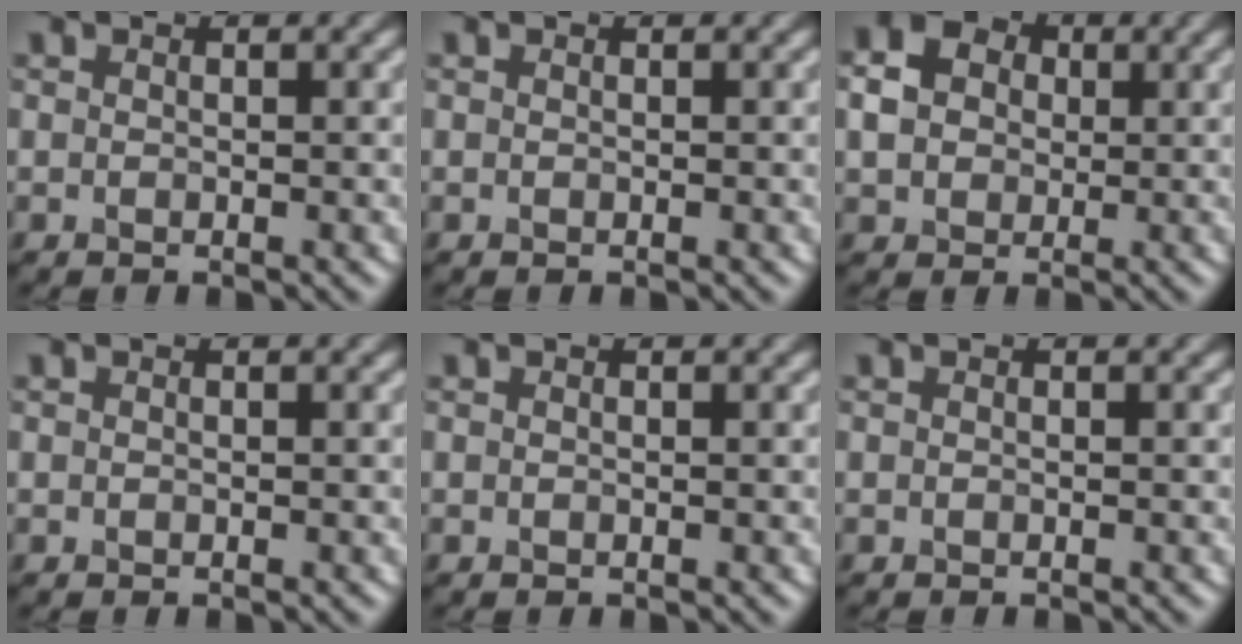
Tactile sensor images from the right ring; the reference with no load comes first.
{"total": 0.0}
{"total": 4.9, "force": [0.8, 4.1, 2.6], "torque": [-0.064, 0.009, 0.011]}
{"total": 0.0}
{"total": 0.0}
{"total": 0.0}